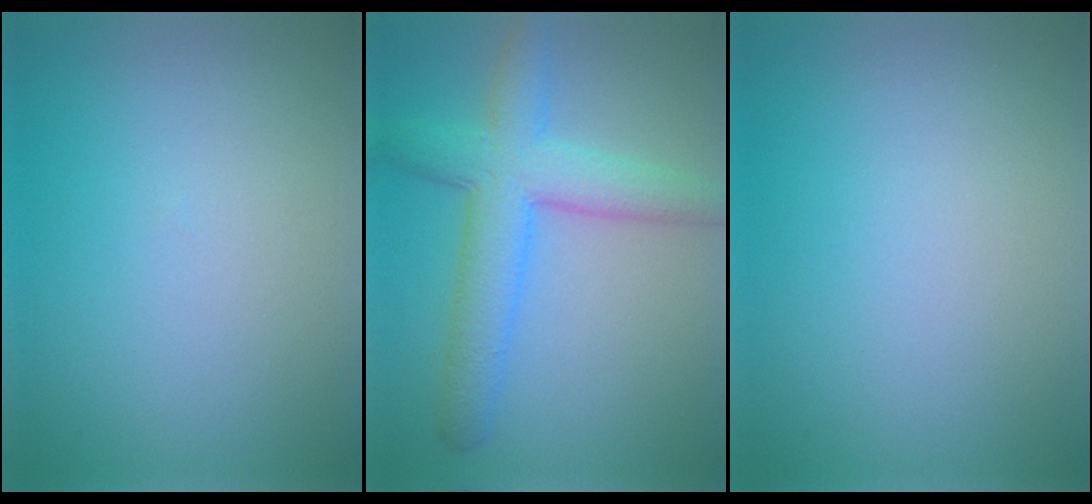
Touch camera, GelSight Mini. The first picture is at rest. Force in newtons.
{"total": 6.1, "press": 6.1, "slide": 0.2}
{"total": 0.0}